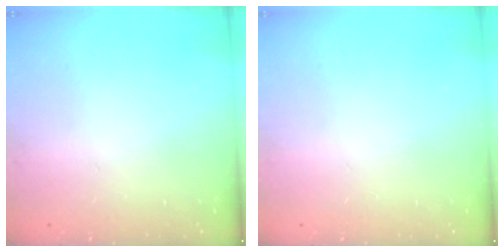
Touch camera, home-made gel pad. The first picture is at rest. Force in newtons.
{"total": 0.0}